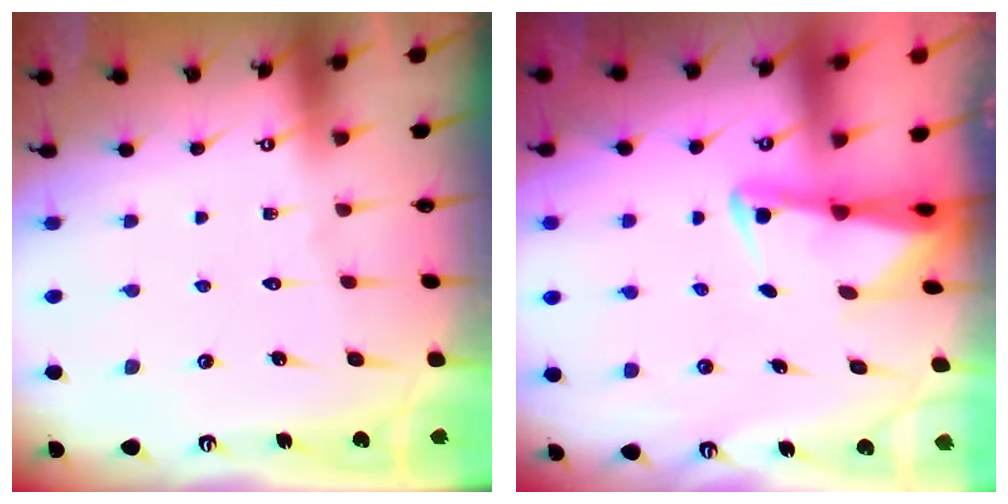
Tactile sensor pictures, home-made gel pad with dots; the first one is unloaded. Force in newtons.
{"total": 2.3, "press": 2.3, "slide": 0.4}